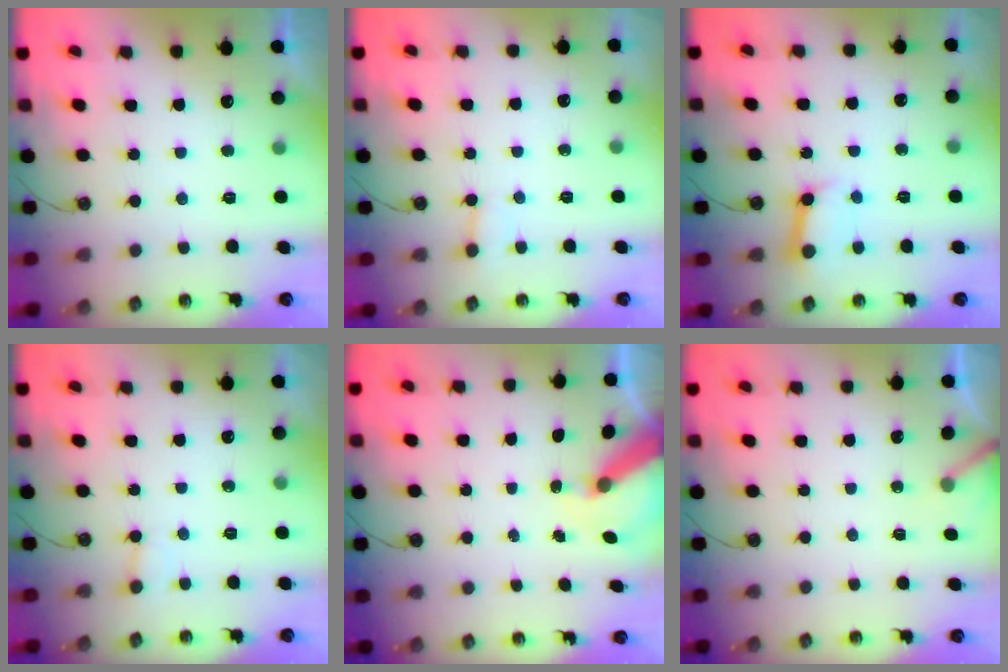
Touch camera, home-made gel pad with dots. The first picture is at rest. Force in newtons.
{"total": 2.7, "press": 2.7, "slide": 0.5}
{"total": 7.5, "press": 7.5, "slide": 0.9}
{"total": 3.6, "press": 3.6, "slide": 0.4}
{"total": 7.8, "press": 7.8, "slide": 0.8}
{"total": 2.5, "press": 2.5, "slide": 0.1}